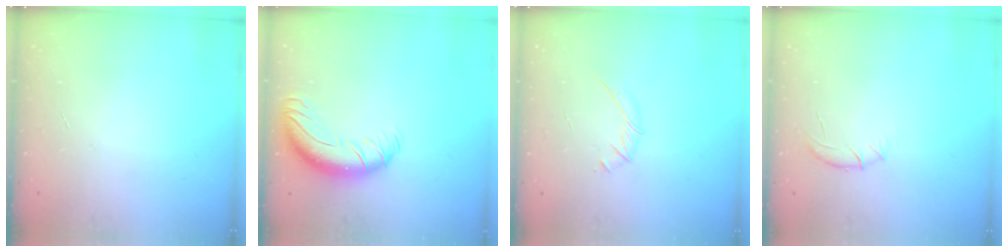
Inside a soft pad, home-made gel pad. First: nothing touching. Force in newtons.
{"total": 12.1, "press": 11.8, "slide": 2.7}
{"total": 3.6, "press": 3.5, "slide": 1.0}
{"total": 6.4, "press": 6.2, "slide": 1.7}